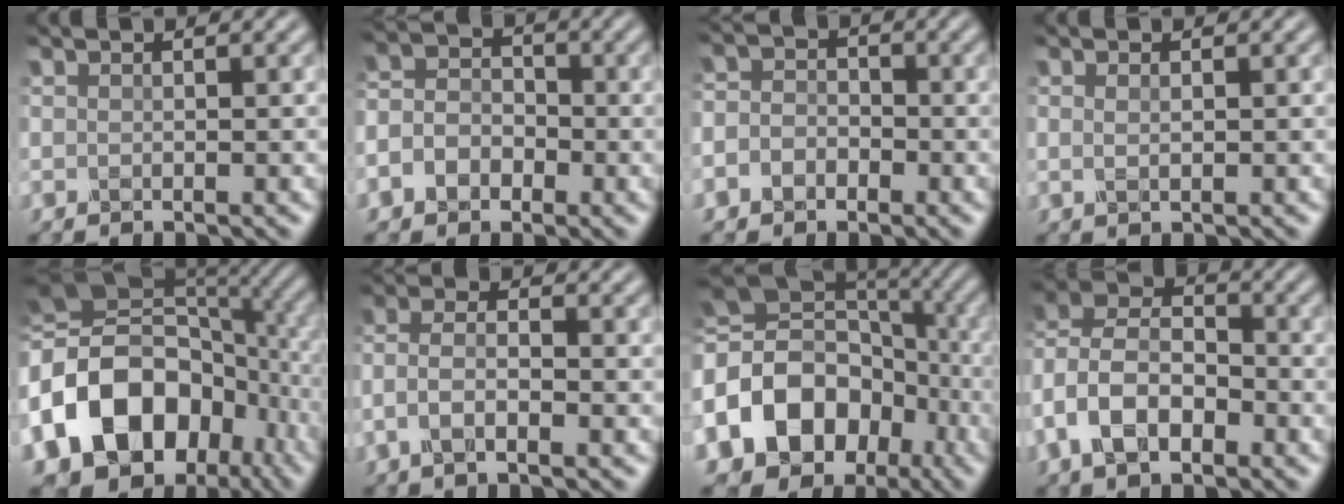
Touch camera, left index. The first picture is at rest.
{"total": 3.8, "force": [-1.5, 3.0, 1.8], "torque": [-0.033, 0.007, -0.037]}
{"total": 2.7, "force": [-1.2, 2.3, 0.9], "torque": [-0.005, 0.005, -0.034]}
{"total": 0.7, "force": [0.3, 0.4, 0.6], "torque": [-0.015, 0.002, 0.004]}
{"total": 18.9, "force": [-4.1, 14.4, 11.5], "torque": [-0.240, -0.009, -0.076]}
{"total": 3.7, "force": [-1.4, 1.5, 3.0], "torque": [-0.064, 0.008, -0.036]}
{"total": 16.5, "force": [-4.9, 13.6, 7.9], "torque": [-0.179, 0.007, -0.100]}
{"total": 8.8, "force": [-2.7, 5.8, 6.1], "torque": [-0.119, 0.010, -0.065]}